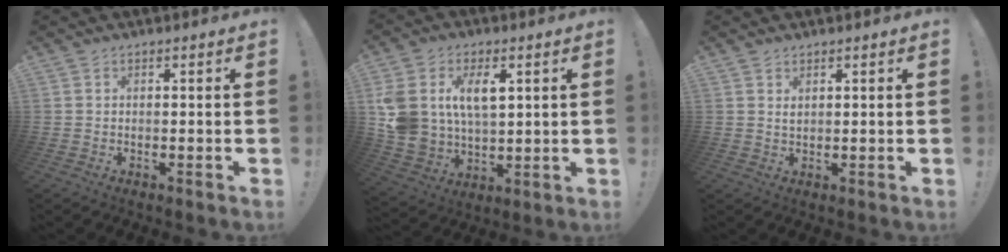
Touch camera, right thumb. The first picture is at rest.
{"total": 14.1, "force": [5.0, 10.1, 8.5], "torque": [-0.162, -0.016, 0.098]}
{"total": 1.3, "force": [1.0, 0.6, 0.6], "torque": [-0.004, -0.004, 0.017]}